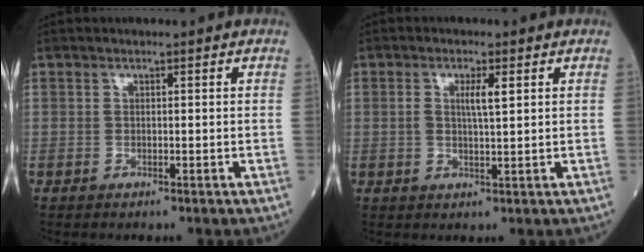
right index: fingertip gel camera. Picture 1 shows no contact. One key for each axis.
{"total": 2.9, "fx": 1.0, "fy": 0.3, "fz": 2.7, "tx": -0.054, "ty": 0.001, "tz": 0.019}